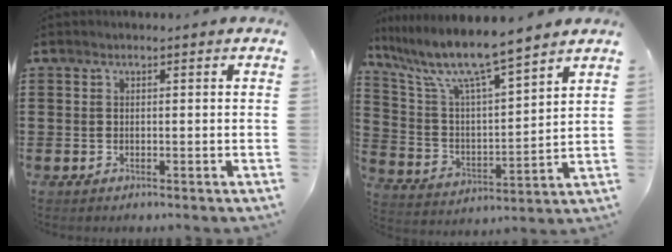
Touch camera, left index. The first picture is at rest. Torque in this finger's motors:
{"motor_torque": [1.11, -1.03, 0.43, 0.21]}